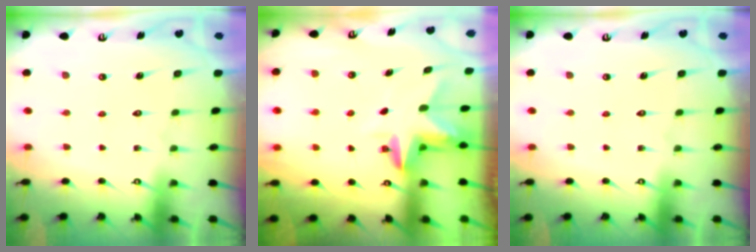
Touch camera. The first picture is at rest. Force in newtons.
{"total": 3.3, "press": 3.3, "slide": 0.2}
{"total": 0.0}